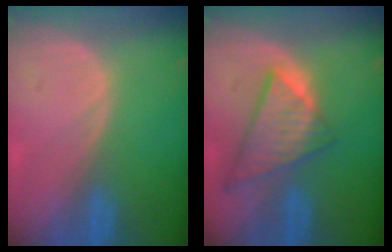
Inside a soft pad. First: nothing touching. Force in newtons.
{"total": 8.7, "press": 7.5, "slide": 4.4}